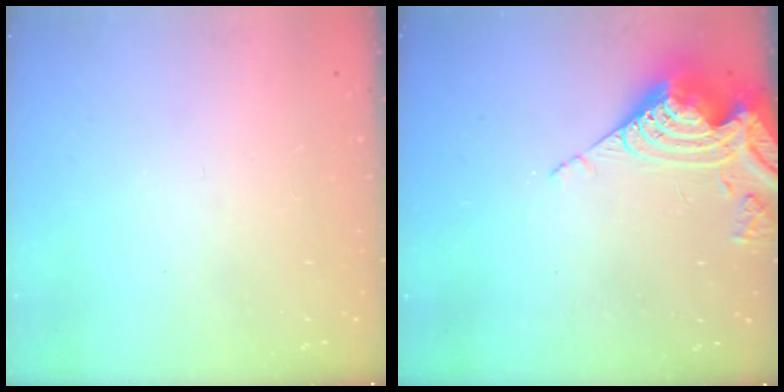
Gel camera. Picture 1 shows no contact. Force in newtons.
{"total": 12.4, "press": 12.3, "slide": 1.5}